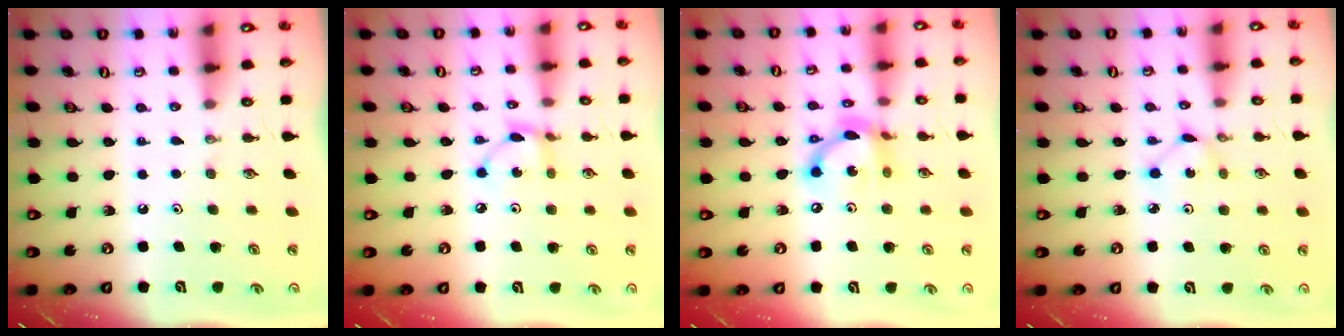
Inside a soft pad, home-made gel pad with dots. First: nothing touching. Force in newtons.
{"total": 3.9, "press": 3.9, "slide": 0.2}
{"total": 12.4, "press": 12.4, "slide": 0.9}
{"total": 1.9, "press": 1.9, "slide": 0.2}